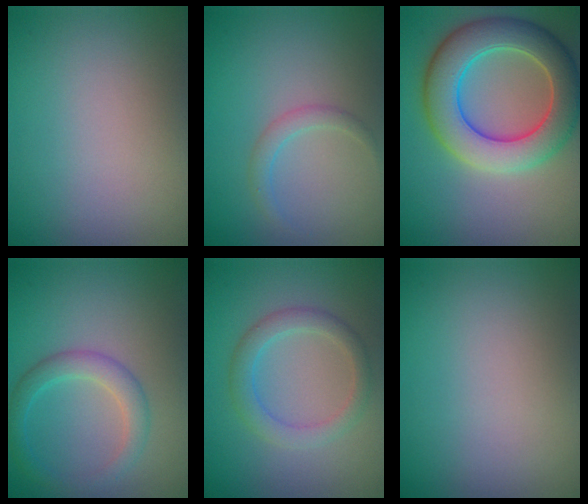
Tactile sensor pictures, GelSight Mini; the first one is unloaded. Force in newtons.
{"total": 1.4, "press": 1.4, "slide": 0.1}
{"total": 8.7, "press": 8.6, "slide": 0.6}
{"total": 2.8, "press": 2.8, "slide": 0.2}
{"total": 2.9, "press": 2.8, "slide": 0.1}
{"total": 0.0}